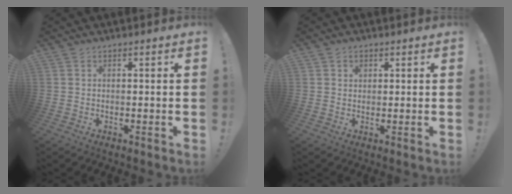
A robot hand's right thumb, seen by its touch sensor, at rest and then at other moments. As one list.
[{"total": 1.5, "force": [0.7, 1.4, 0.3], "torque": [0.009, -0.003, 0.009]}]